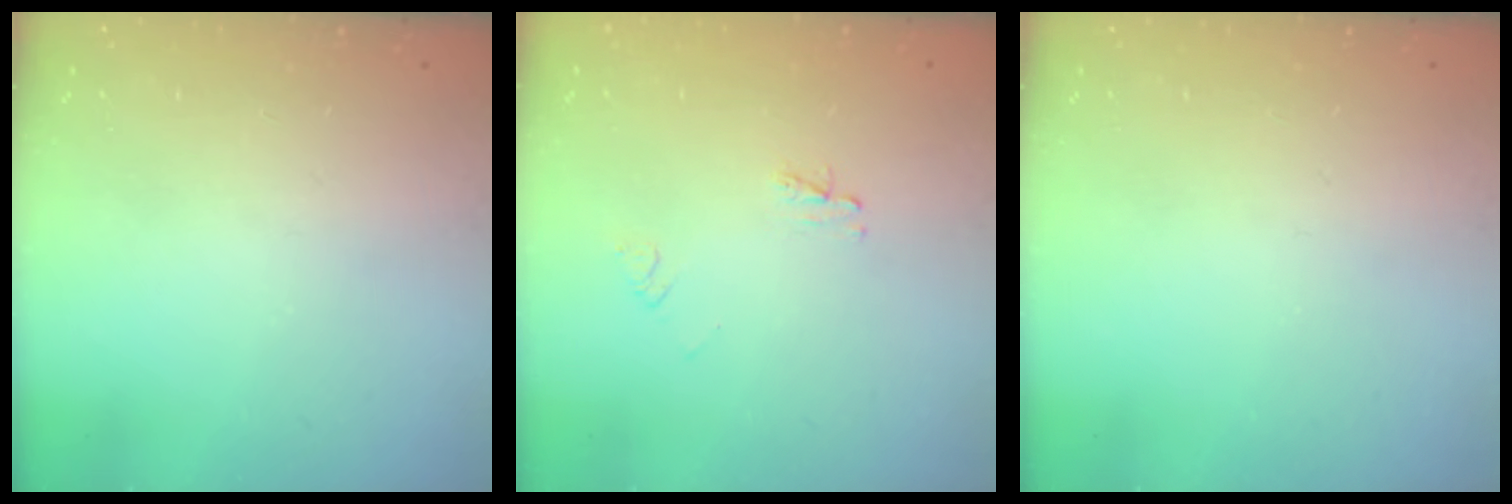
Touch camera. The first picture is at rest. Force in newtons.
{"total": 2.9, "press": 2.9, "slide": 0.3}
{"total": 0.0}